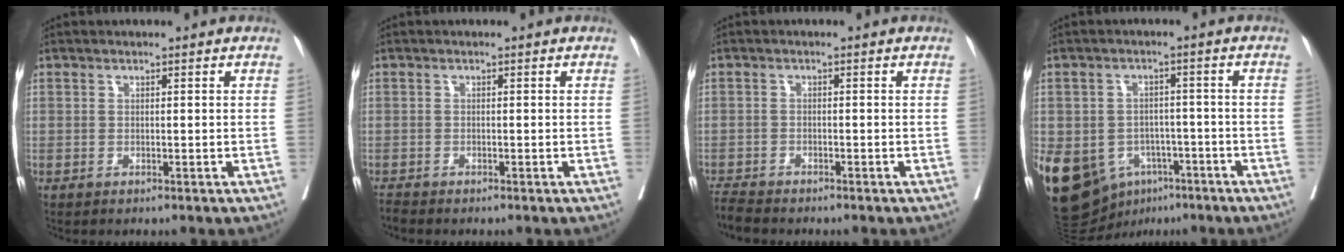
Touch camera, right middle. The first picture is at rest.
{"total": 0.9, "force": [-0.9, -0.1, 0.0], "torque": [-0.006, -0.005, -0.018]}
{"total": 3.1, "force": [-3.1, 0.1, 0.5], "torque": [-0.007, -0.014, -0.057]}
{"total": 18.0, "force": [-8.0, 13.6, 8.6], "torque": [-0.208, 0.008, -0.107]}